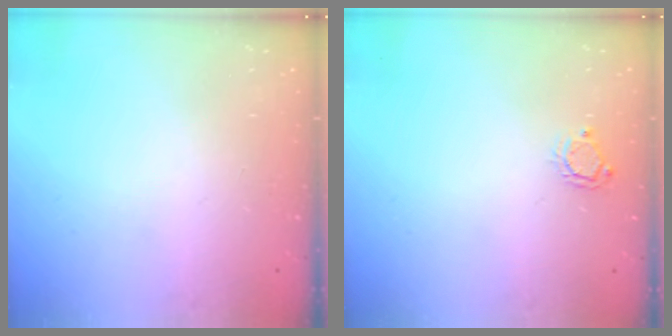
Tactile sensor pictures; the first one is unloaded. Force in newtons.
{"total": 2.9, "press": 2.9, "slide": 0.3}